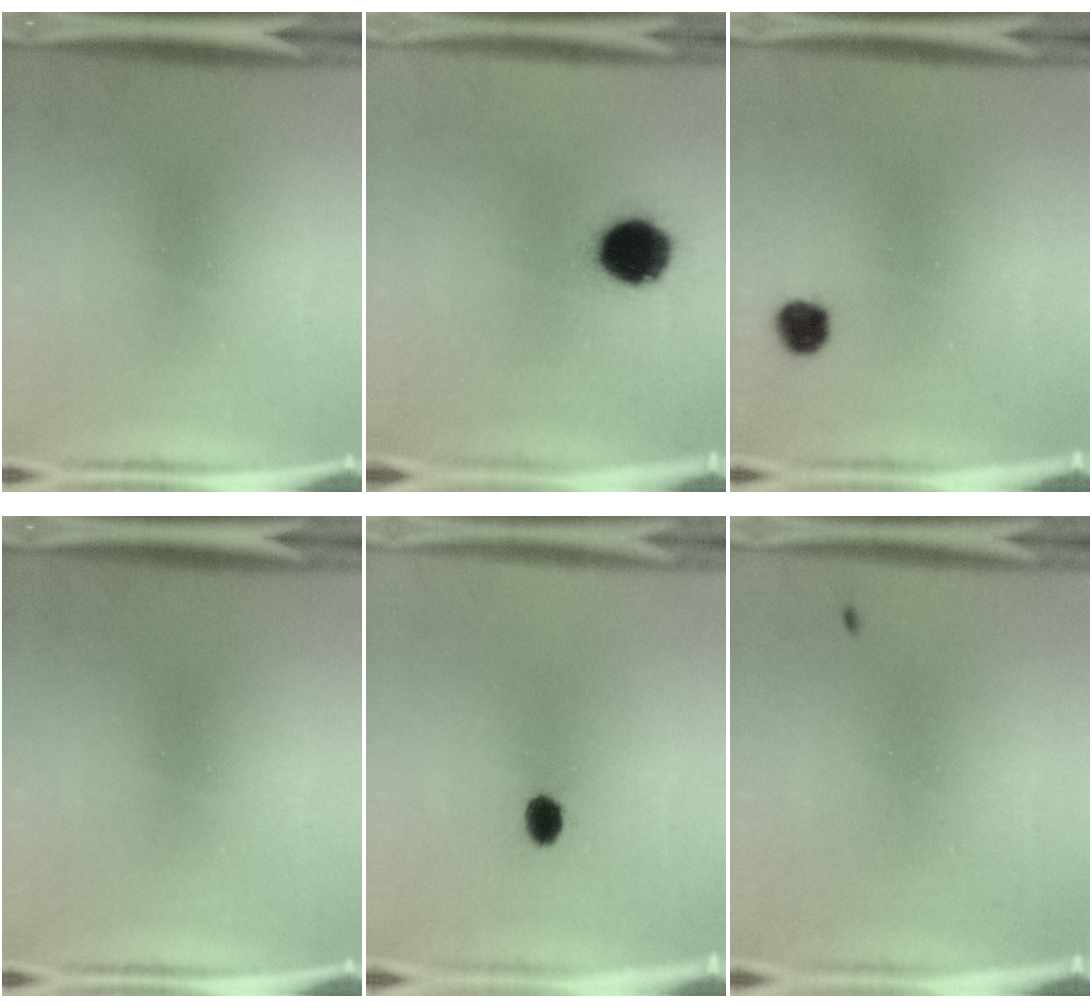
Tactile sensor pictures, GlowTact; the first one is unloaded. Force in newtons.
{"total": 11.5}
{"total": 3.2}
{"total": 0.0}
{"total": 3.1}
{"total": 0.8}